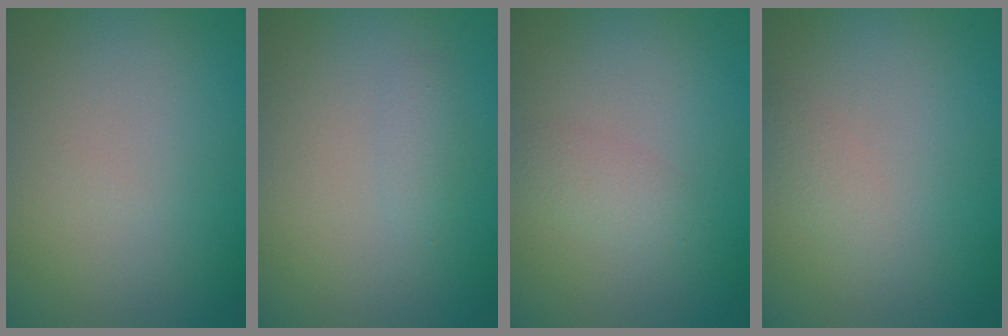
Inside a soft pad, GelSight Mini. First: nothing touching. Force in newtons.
{"total": 1.0, "press": 1.0, "slide": 0.1}
{"total": 1.6, "press": 1.6, "slide": 0.0}
{"total": 1.1, "press": 1.1, "slide": 0.0}